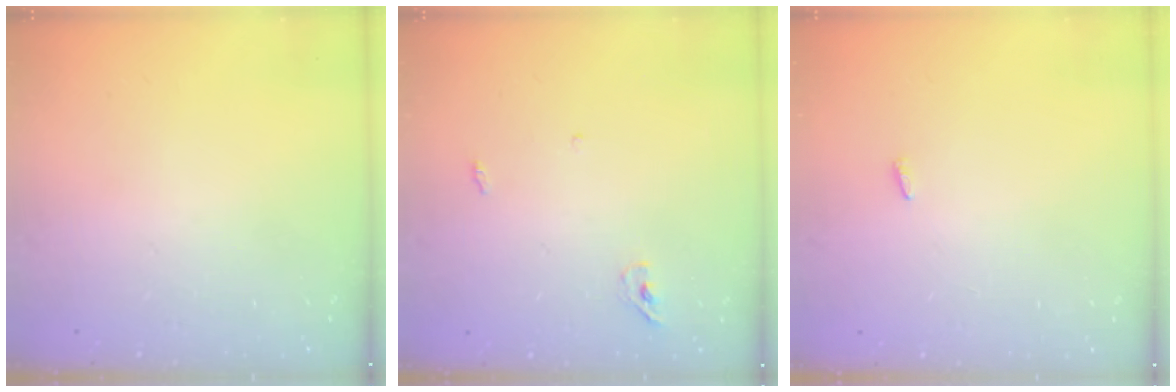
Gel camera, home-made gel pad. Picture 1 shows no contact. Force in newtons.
{"total": 3.7, "press": 3.6, "slide": 1.0}
{"total": 1.8, "press": 1.7, "slide": 0.6}